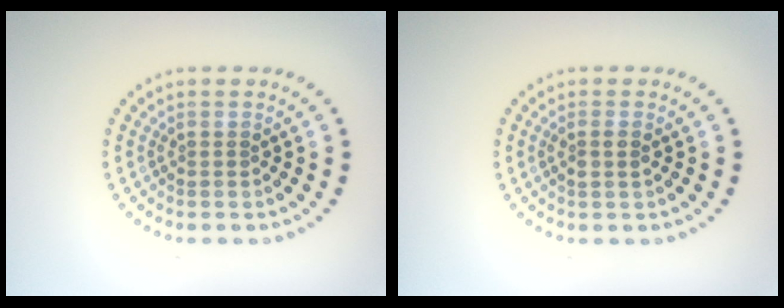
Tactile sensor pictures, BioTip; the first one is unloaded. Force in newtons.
{"total": 1.1, "press": 1.1, "slide": 0.3}